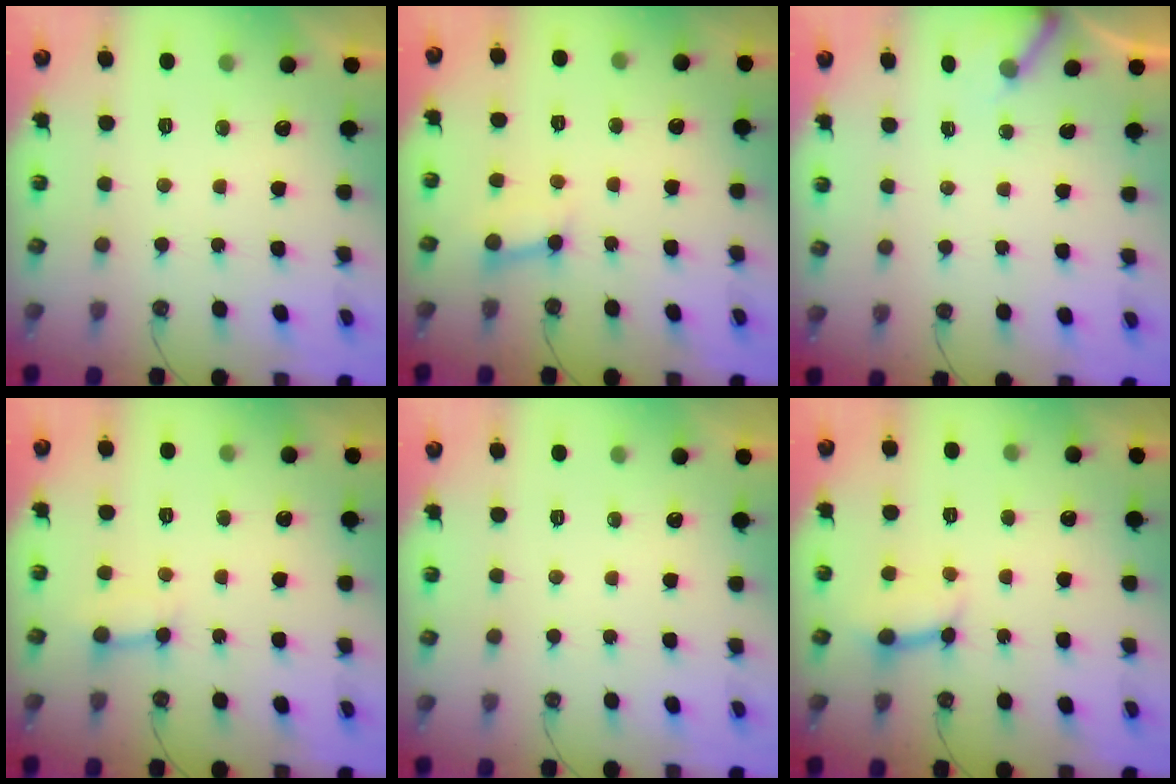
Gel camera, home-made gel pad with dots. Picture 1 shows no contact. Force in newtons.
{"total": 3.1, "press": 3.1, "slide": 0.1}
{"total": 2.7, "press": 2.7, "slide": 0.2}
{"total": 5.4, "press": 5.4, "slide": 0.7}
{"total": 0.0}
{"total": 6.8, "press": 6.8, "slide": 0.5}